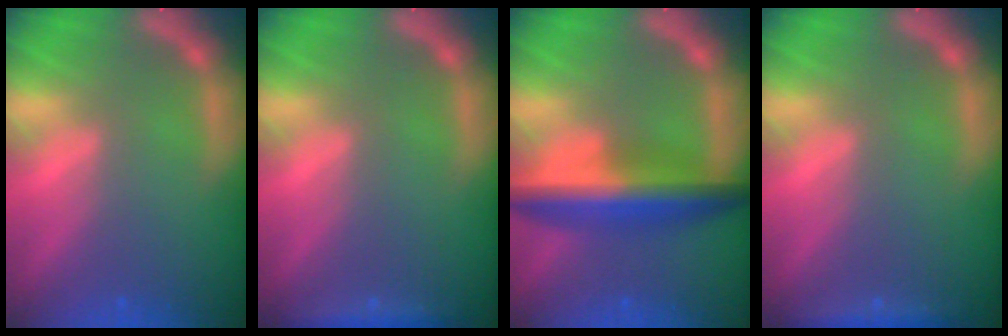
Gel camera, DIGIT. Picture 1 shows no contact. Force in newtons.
{"total": 1.9}
{"total": 7.5}
{"total": 1.9}